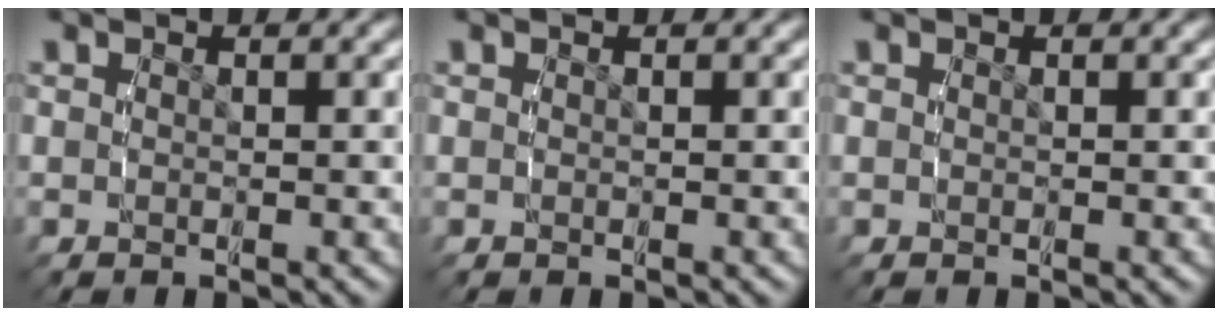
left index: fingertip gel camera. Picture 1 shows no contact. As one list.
[{"total": 0.0}, {"total": 0.0}]